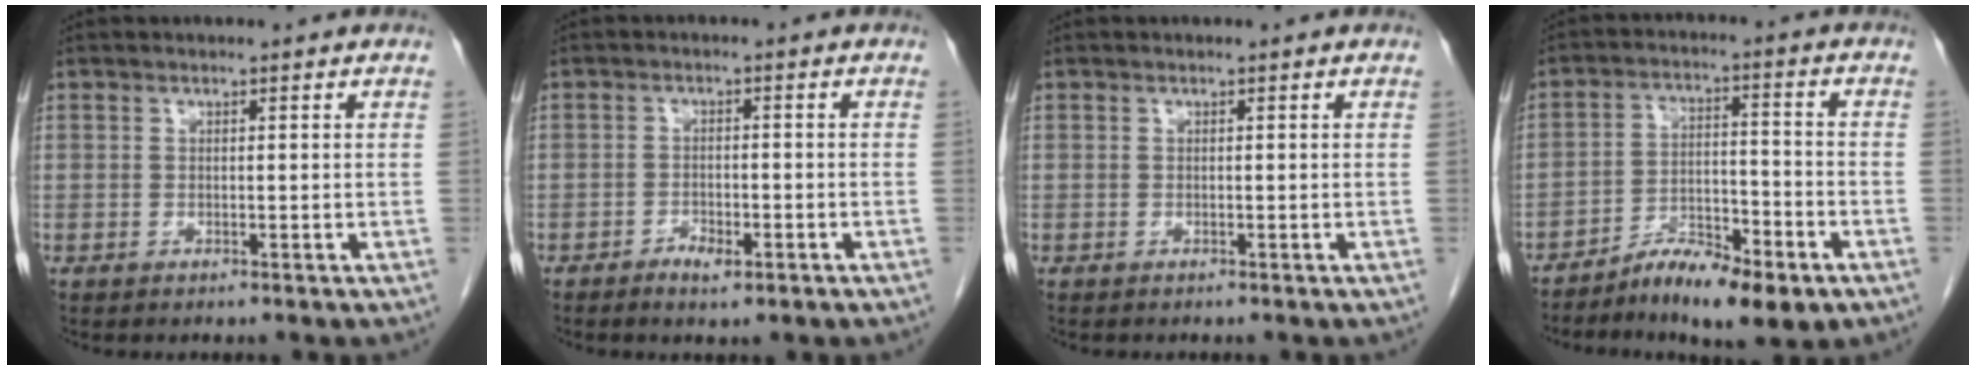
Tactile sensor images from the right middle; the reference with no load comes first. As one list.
[{"total": 2.8, "force": [-1.7, 1.0, 2.0], "torque": [-0.033, 0.003, -0.025]}, {"total": 0.0}, {"total": 10.1, "force": [-6.8, 2.9, 6.9], "torque": [-0.113, 0.005, -0.111]}]